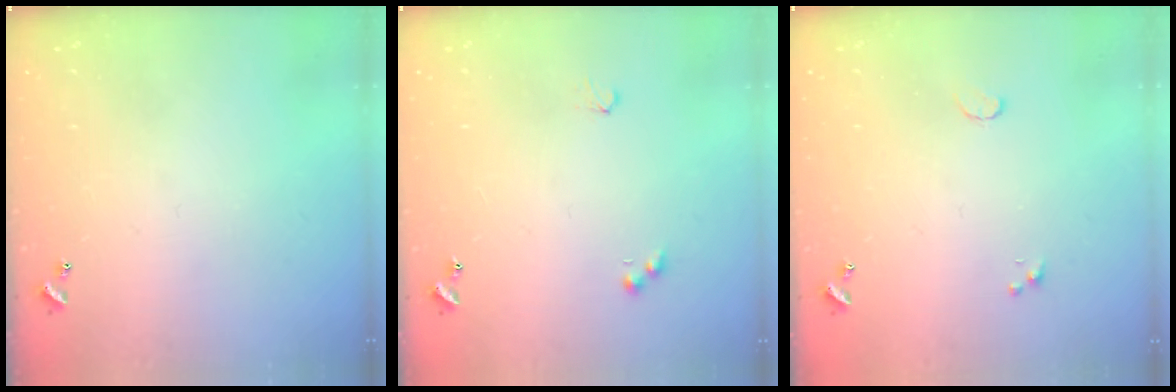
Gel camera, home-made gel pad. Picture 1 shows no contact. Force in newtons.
{"total": 3.9, "press": 3.8, "slide": 0.6}
{"total": 0.5, "press": 0.4, "slide": 0.3}